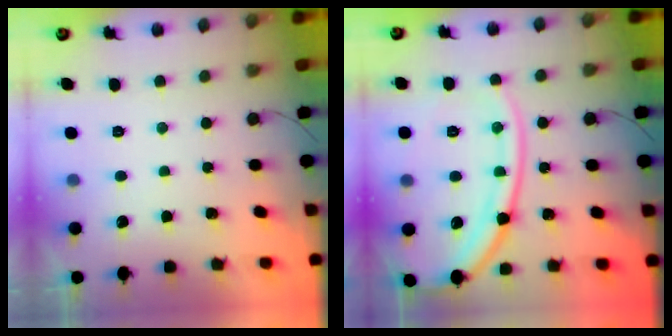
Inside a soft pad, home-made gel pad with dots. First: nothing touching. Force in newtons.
{"total": 17.8, "press": 17.8, "slide": 1.6}